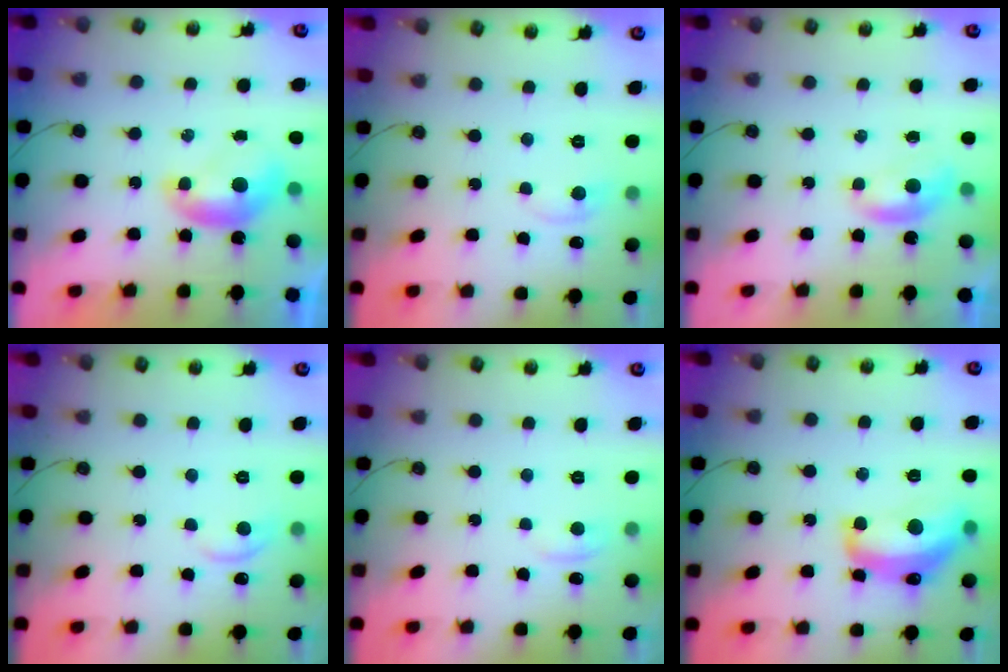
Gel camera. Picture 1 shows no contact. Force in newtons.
{"total": 0.7, "press": 0.3, "slide": 0.7}
{"total": 0.5, "press": 0.4, "slide": 0.4}
{"total": 2.2, "press": 2.0, "slide": 0.9}
{"total": 0.8, "press": 0.1, "slide": 0.8}
{"total": 10.4, "press": 10.4, "slide": 1.0}